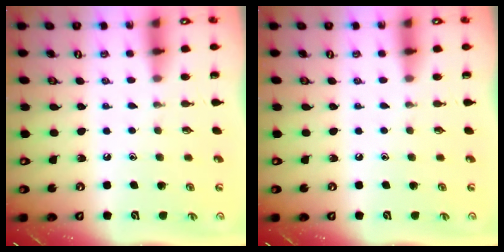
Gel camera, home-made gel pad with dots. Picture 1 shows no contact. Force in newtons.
{"total": 0.0}